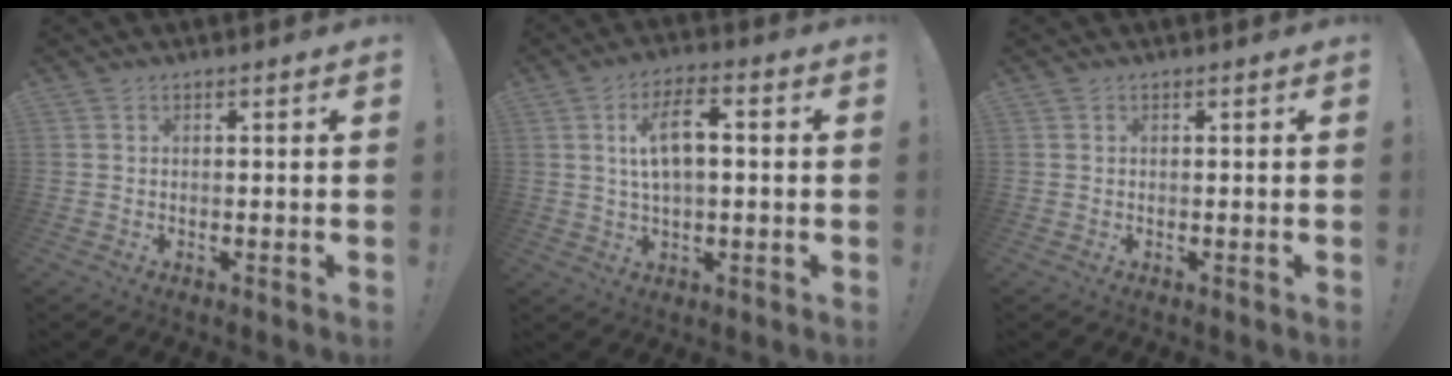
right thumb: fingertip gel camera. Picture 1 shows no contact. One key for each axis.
{"total": 9.2, "fx": 1.5, "fy": 4.0, "fz": 8.1, "tx": -0.128, "ty": 0.007, "tz": 0.026}
{"total": 0.0}